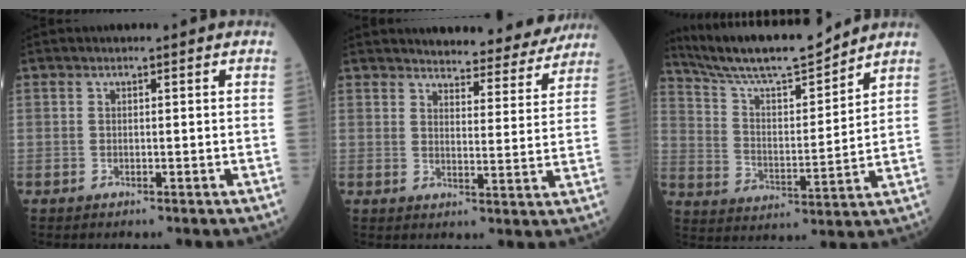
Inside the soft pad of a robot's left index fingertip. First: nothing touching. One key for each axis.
{"total": 12.1, "fx": 11.7, "fy": 2.3, "fz": 2.4, "tx": -0.011, "ty": -0.023, "tz": 0.129}
{"total": 14.8, "fx": 13.6, "fy": 1.0, "fz": 5.7, "tx": -0.112, "ty": 0.001, "tz": 0.238}